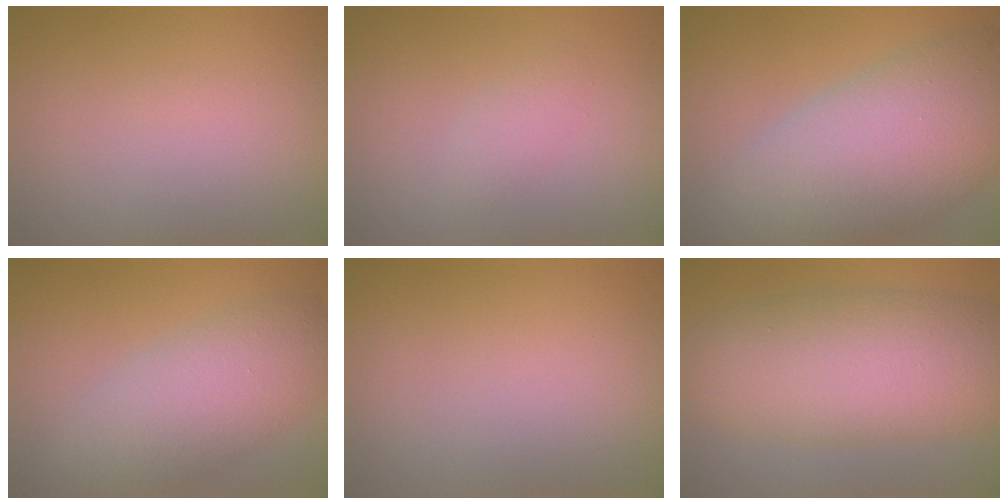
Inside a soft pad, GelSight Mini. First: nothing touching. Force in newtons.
{"total": 1.2, "press": 1.2, "slide": 0.1}
{"total": 11.7, "press": 11.7, "slide": 0.6}
{"total": 6.1, "press": 6.1, "slide": 0.4}
{"total": 0.0}
{"total": 9.6, "press": 9.6, "slide": 0.3}